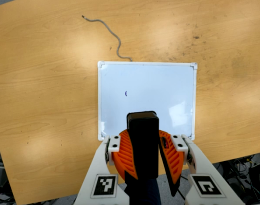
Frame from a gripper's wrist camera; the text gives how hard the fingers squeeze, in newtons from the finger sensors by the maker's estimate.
{"total": 11.0, "left": 10.8, "right": 11.1}